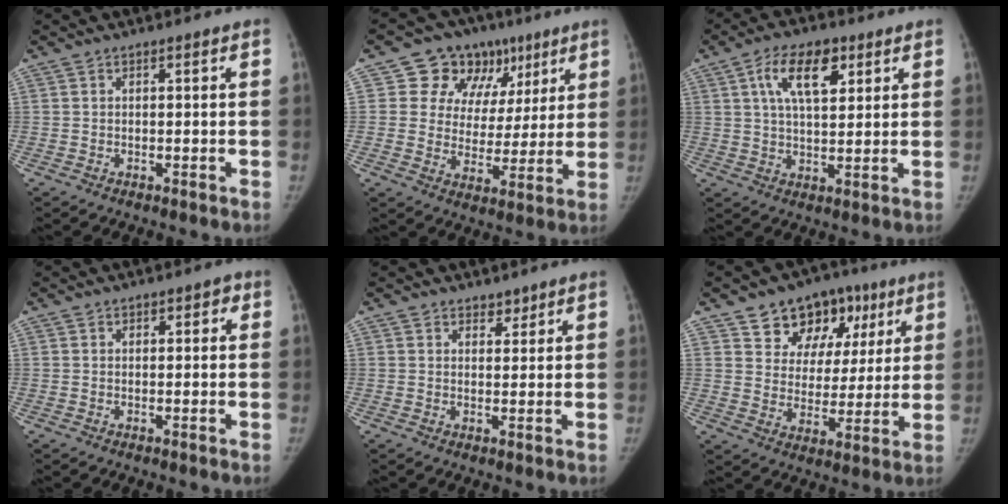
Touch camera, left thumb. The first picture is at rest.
{"total": 14.8, "force": [7.6, 11.5, 5.3], "torque": [-0.023, -0.008, 0.114]}
{"total": 10.1, "force": [4.3, 4.6, 7.8], "torque": [-0.123, -0.009, 0.075]}
{"total": 1.9, "force": [0.6, 1.1, 1.4], "torque": [-0.008, 0.002, 0.004]}
{"total": 1.9, "force": [1.6, 0.9, 0.3], "torque": [0.010, -0.012, 0.022]}
{"total": 14.9, "force": [8.2, 10.5, 6.8], "torque": [-0.047, -0.018, 0.127]}